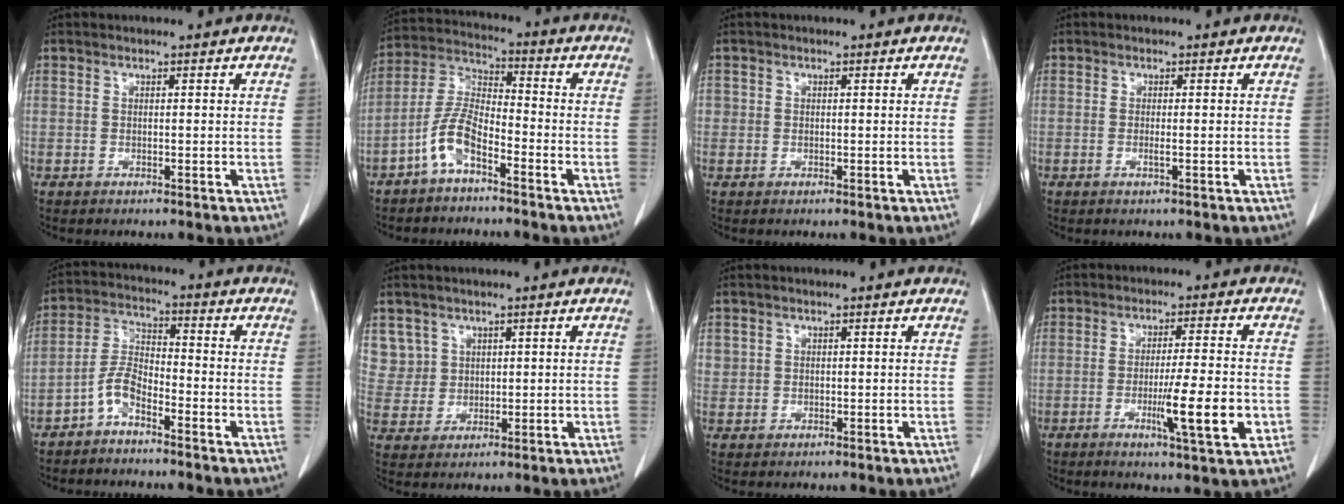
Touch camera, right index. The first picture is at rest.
{"total": 7.5, "force": [-4.5, 2.2, 5.6], "torque": [-0.134, 0.013, -0.092]}
{"total": 0.9, "force": [0.1, 0.9, 0.1], "torque": [0.008, 0.004, -0.001]}
{"total": 0.8, "force": [-0.2, -0.1, 0.8], "torque": [-0.017, -0.002, -0.004]}
{"total": 4.9, "force": [-3.5, 1.6, 3.1], "torque": [-0.074, 0.011, -0.072]}
{"total": 5.2, "force": [2.8, 4.4, -0.5], "torque": [0.020, 0.006, 0.062]}
{"total": 1.7, "force": [0.6, 1.5, 0.2], "torque": [0.011, 0.007, 0.009]}
{"total": 8.9, "force": [-2.6, 0.2, 8.5], "torque": [-0.133, -0.014, -0.039]}